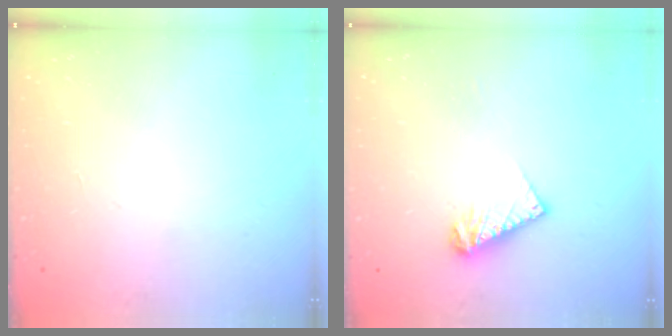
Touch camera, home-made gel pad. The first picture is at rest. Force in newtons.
{"total": 9.0, "press": 8.9, "slide": 0.9}